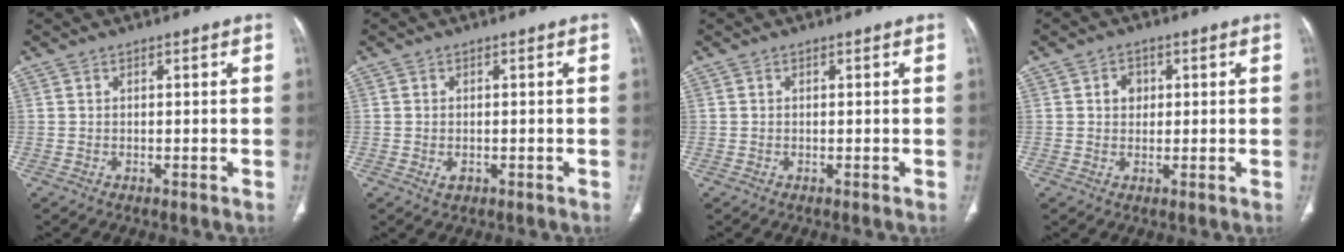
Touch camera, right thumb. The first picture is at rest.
{"total": 1.7, "force": [-0.4, 1.2, 1.1], "torque": [-0.017, 0.001, -0.003]}
{"total": 0.0}
{"total": 3.0, "force": [0.7, 2.6, 1.5], "torque": [-0.007, 0.002, 0.010]}